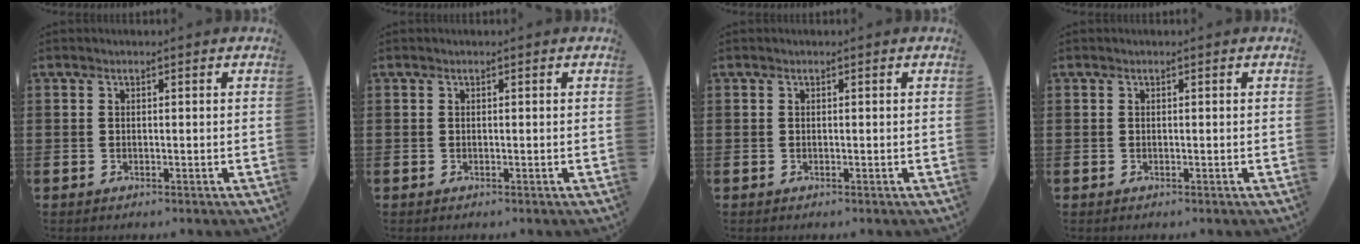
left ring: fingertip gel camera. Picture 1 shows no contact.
{"total": 0.0}
{"total": 0.0}
{"total": 0.0}